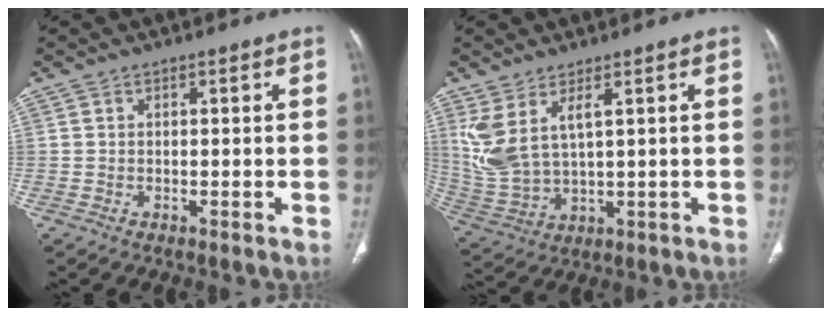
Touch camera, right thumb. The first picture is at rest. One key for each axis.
{"total": 9.8, "fx": 3.8, "fy": 4.0, "fz": 8.1, "tx": -0.187, "ty": -0.021, "tz": 0.096}